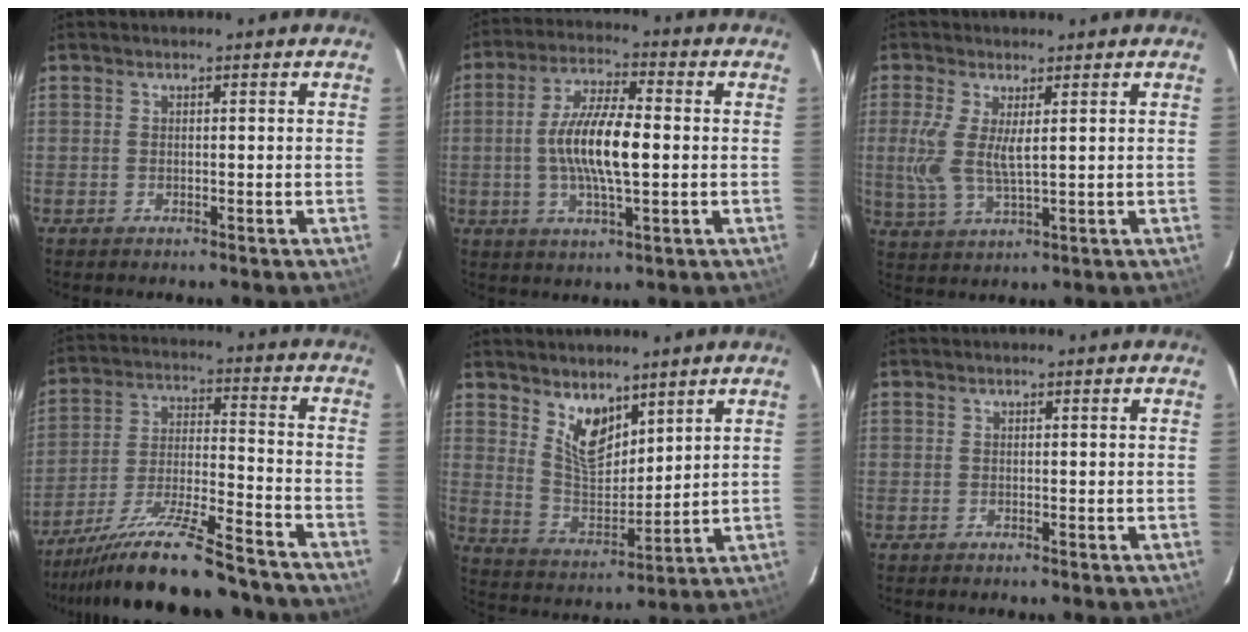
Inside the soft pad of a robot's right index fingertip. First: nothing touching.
{"total": 11.6, "force": [-0.6, 3.1, 11.2], "torque": [-0.217, 0.006, -0.012]}
{"total": 7.0, "force": [1.2, 2.2, 6.6], "torque": [-0.147, -0.006, 0.024]}
{"total": 21.7, "force": [-18.7, 2.5, 10.8], "torque": [-0.207, -0.044, -0.294]}
{"total": 9.1, "force": [6.1, 4.4, 5.1], "torque": [-0.085, -0.005, 0.123]}
{"total": 0.0}